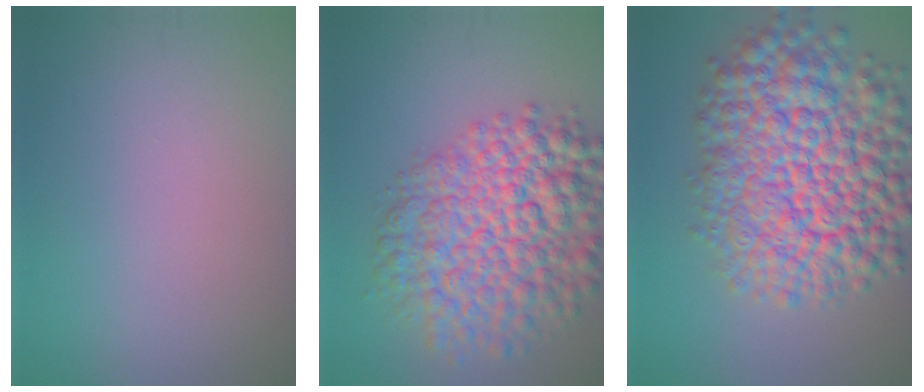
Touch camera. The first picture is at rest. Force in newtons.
{"total": 10.1, "press": 10.1, "slide": 0.3}
{"total": 13.4, "press": 13.4, "slide": 0.5}